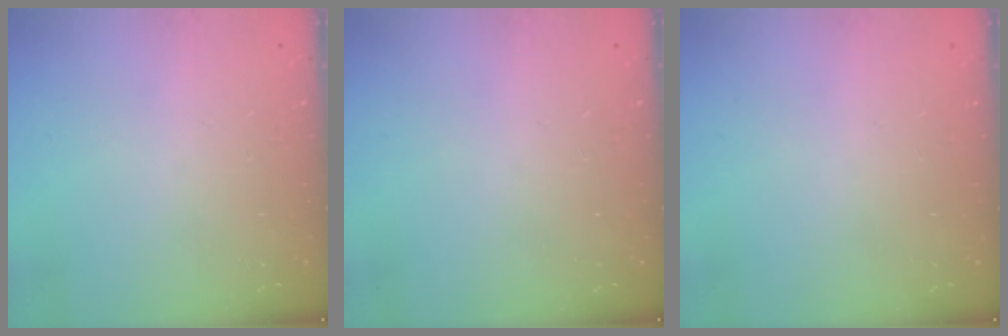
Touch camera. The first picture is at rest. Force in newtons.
{"total": 0.0}
{"total": 0.0}